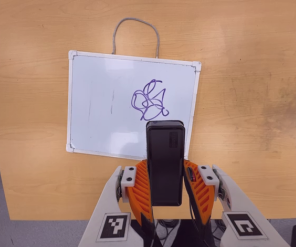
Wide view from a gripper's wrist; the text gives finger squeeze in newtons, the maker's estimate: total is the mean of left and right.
{"total": 4.2, "left": 2.8, "right": 5.5}